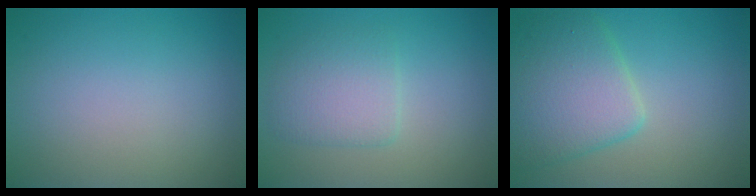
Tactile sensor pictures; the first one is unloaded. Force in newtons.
{"total": 3.0, "press": 3.0, "slide": 0.4}
{"total": 5.9, "press": 5.9, "slide": 0.2}